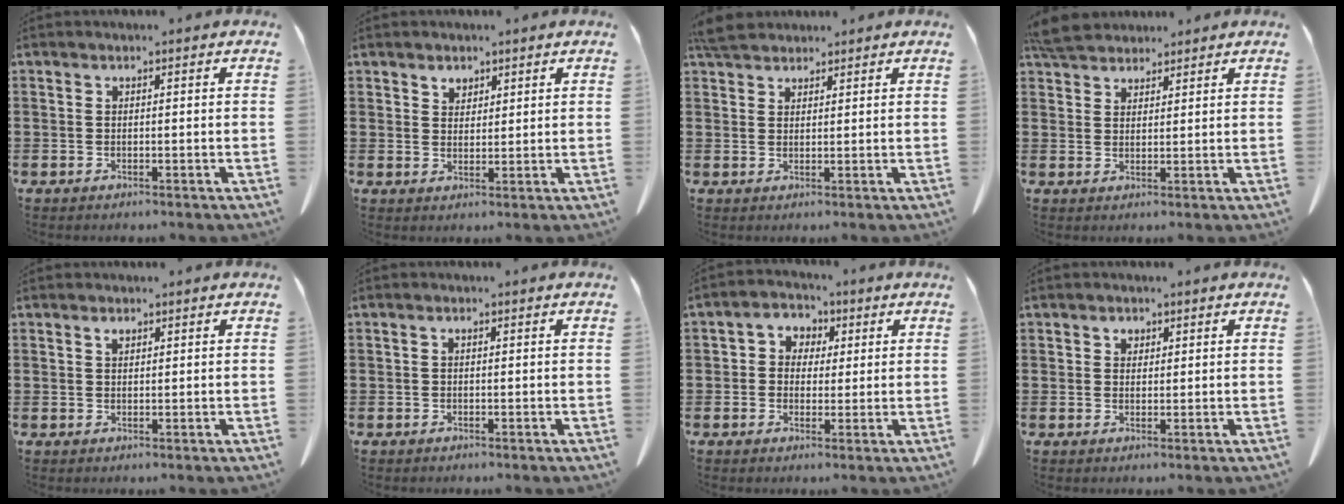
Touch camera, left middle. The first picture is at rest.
{"total": 2.1, "force": [1.7, 1.1, 0.3], "torque": [-0.002, -0.002, 0.033]}
{"total": 3.8, "force": [3.4, 1.1, 1.1], "torque": [-0.032, 0.000, 0.068]}
{"total": 4.8, "force": [4.5, 1.4, 1.2], "torque": [-0.038, -0.003, 0.089]}
{"total": 1.1, "force": [0.7, 0.5, 0.7], "torque": [-0.009, -0.002, 0.012]}
{"total": 0.6, "force": [-0.1, 0.3, 0.4], "torque": [-0.011, 0.000, -0.001]}
{"total": 3.5, "force": [0.7, 3.2, 1.0], "torque": [-0.039, 0.011, 0.008]}
{"total": 1.3, "force": [0.8, 0.9, 0.5], "torque": [-0.013, 0.003, 0.017]}